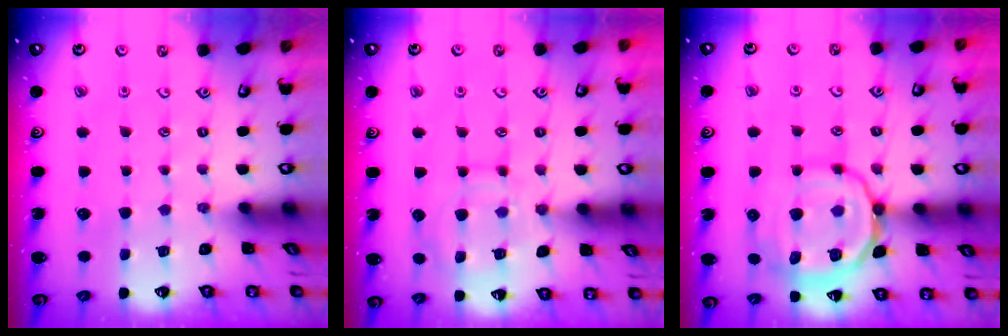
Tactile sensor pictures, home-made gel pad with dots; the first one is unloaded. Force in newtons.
{"total": 11.5, "press": 11.4, "slide": 1.2}
{"total": 18.3, "press": 18.2, "slide": 1.9}